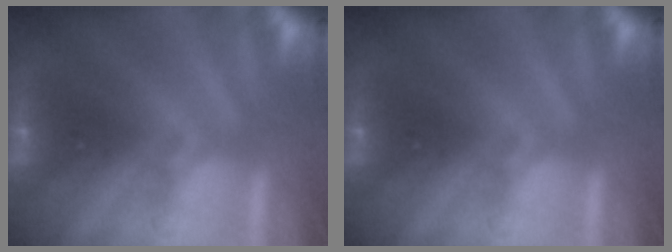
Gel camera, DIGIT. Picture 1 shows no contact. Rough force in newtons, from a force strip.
{"total": 0.0}